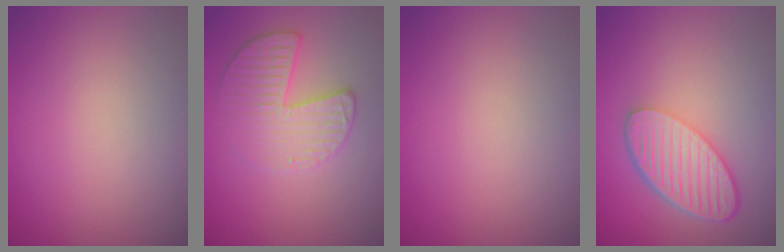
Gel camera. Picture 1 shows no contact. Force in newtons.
{"total": 3.3, "press": 3.3, "slide": 0.6}
{"total": 0.0}
{"total": 5.9, "press": 4.6, "slide": 3.8}